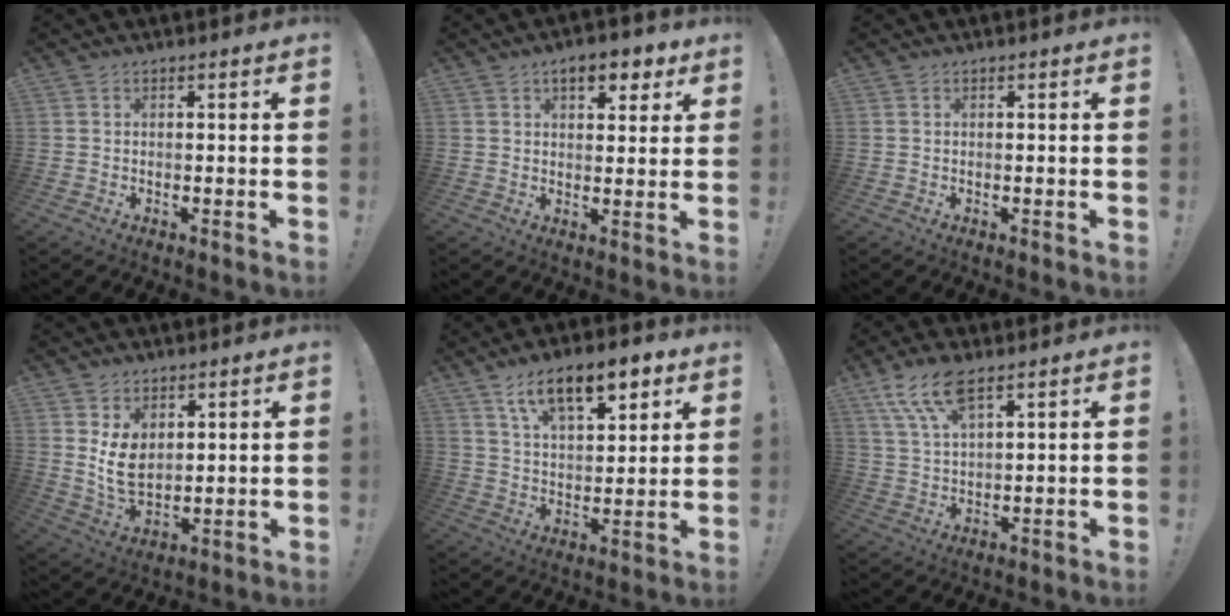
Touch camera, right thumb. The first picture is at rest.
{"total": 7.3, "force": [4.2, 3.7, 4.7], "torque": [-0.058, -0.012, 0.070]}
{"total": 0.0}
{"total": 8.8, "force": [3.1, 6.5, 5.2], "torque": [-0.098, -0.019, 0.064]}
{"total": 14.5, "force": [8.6, 6.0, 9.9], "torque": [-0.154, -0.039, 0.148]}
{"total": 10.4, "force": [6.7, 3.8, 7.0], "torque": [-0.144, -0.019, 0.128]}